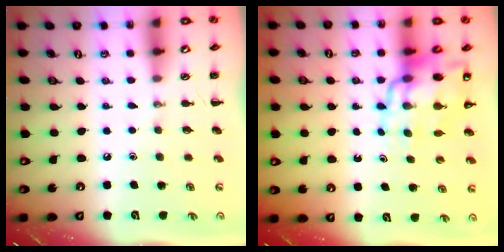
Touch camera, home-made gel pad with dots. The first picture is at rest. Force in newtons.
{"total": 14.4, "press": 13.8, "slide": 3.9}